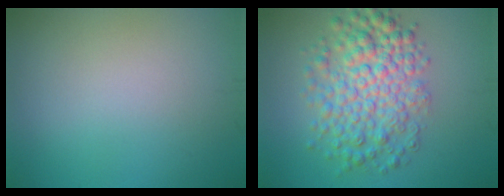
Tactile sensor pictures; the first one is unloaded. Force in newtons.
{"total": 6.5, "press": 6.5, "slide": 0.2}